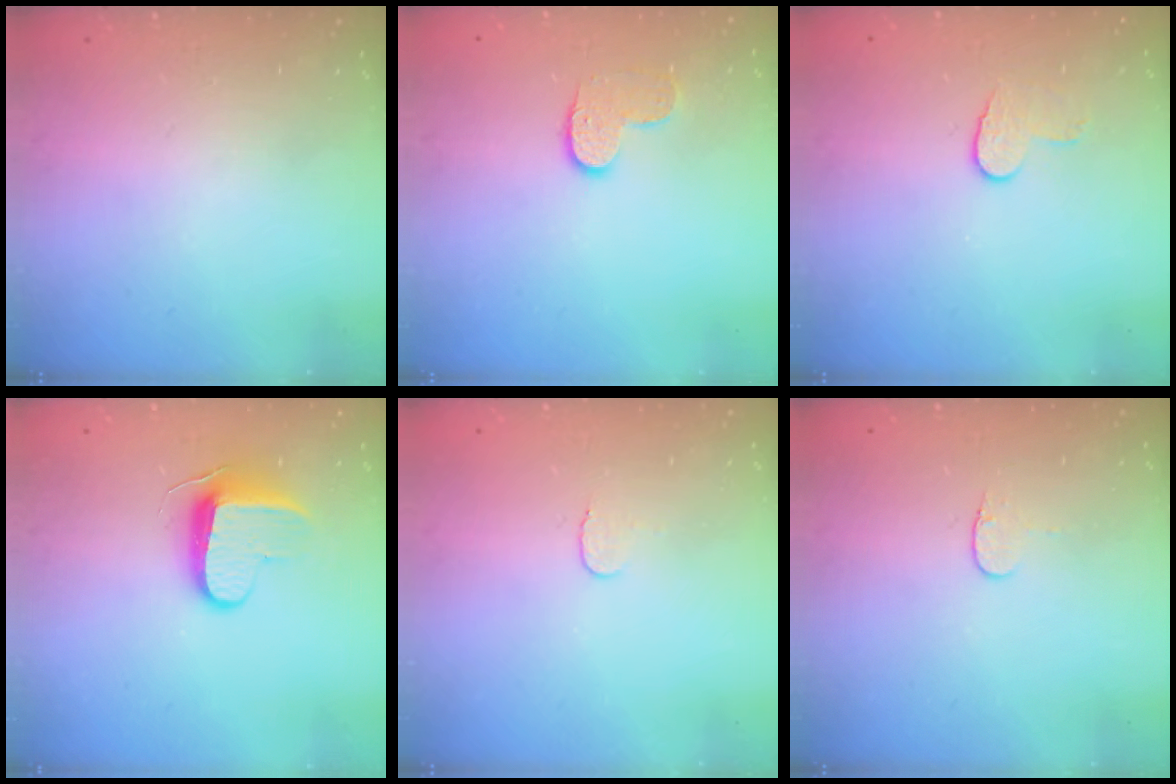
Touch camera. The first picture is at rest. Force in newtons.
{"total": 6.8, "press": 6.8, "slide": 0.2}
{"total": 6.1, "press": 6.1, "slide": 0.5}
{"total": 9.1, "press": 9.1, "slide": 1.0}
{"total": 3.6, "press": 3.6, "slide": 0.4}
{"total": 3.2, "press": 3.1, "slide": 0.4}